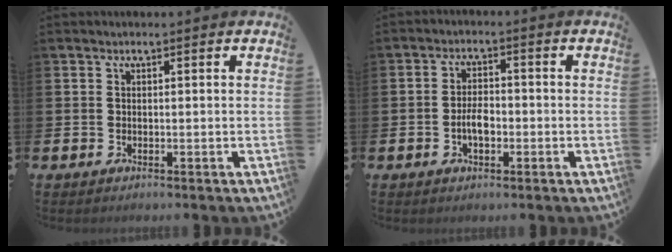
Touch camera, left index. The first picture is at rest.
{"total": 3.3, "force": [-0.8, 1.7, 2.7], "torque": [-0.042, 0.004, -0.018]}